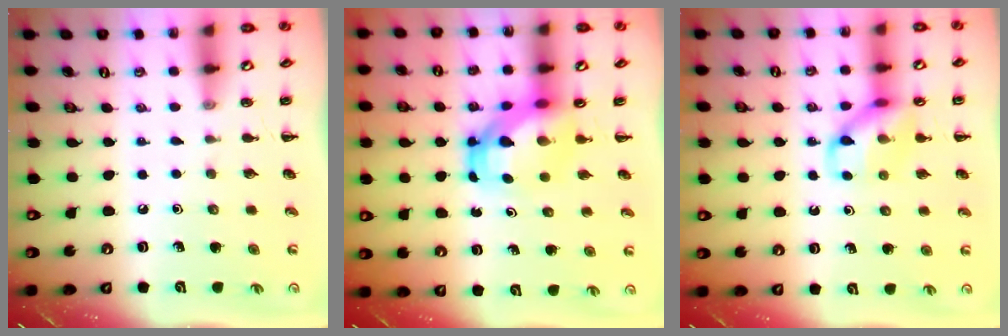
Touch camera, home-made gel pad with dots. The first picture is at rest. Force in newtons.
{"total": 5.5, "press": 5.3, "slide": 1.6}
{"total": 11.0, "press": 10.9, "slide": 1.3}